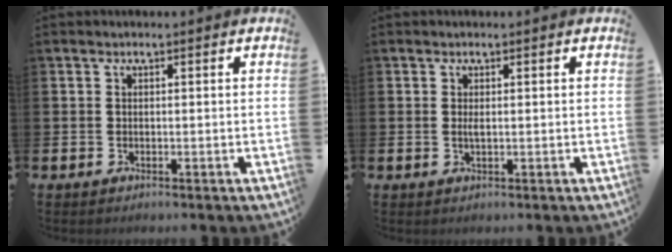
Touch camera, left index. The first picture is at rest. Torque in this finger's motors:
{"motor_torque": [0.37, -0.03, -0.01, 0.03]}